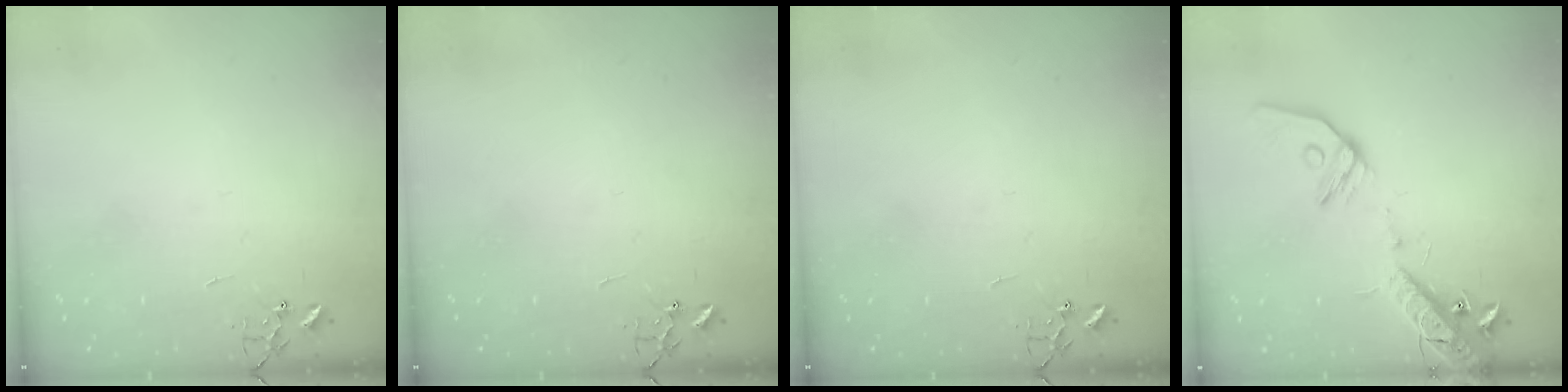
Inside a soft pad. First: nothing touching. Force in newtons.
{"total": 0.0}
{"total": 0.0}
{"total": 16.7, "press": 16.3, "slide": 3.5}